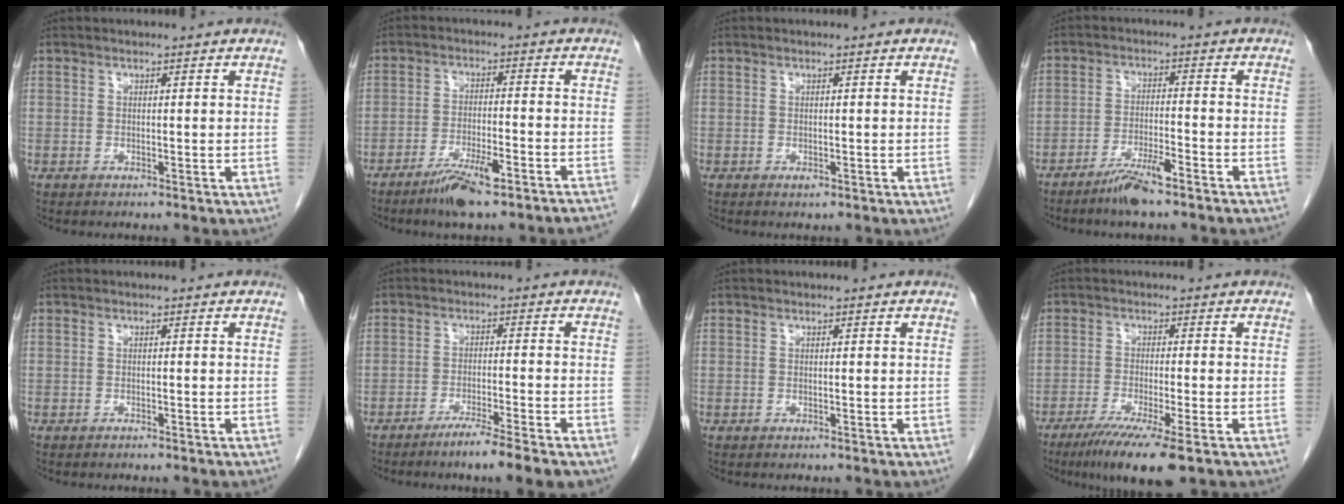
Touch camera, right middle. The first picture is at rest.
{"total": 10.0, "force": [-8.0, 0.5, 6.1], "torque": [-0.082, -0.001, -0.130]}
{"total": 0.5, "force": [-0.2, 0.3, 0.4], "torque": [-0.004, 0.000, -0.002]}
{"total": 5.7, "force": [-4.4, 0.1, 3.7], "torque": [-0.067, -0.010, -0.080]}
{"total": 0.5, "force": [-0.5, 0.0, 0.3], "torque": [-0.009, -0.001, -0.008]}
{"total": 6.0, "force": [-4.4, -0.6, 4.1], "torque": [-0.062, -0.012, -0.072]}
{"total": 0.0}
{"total": 8.9, "force": [-5.6, 0.0, 6.9], "torque": [-0.116, -0.025, -0.088]}